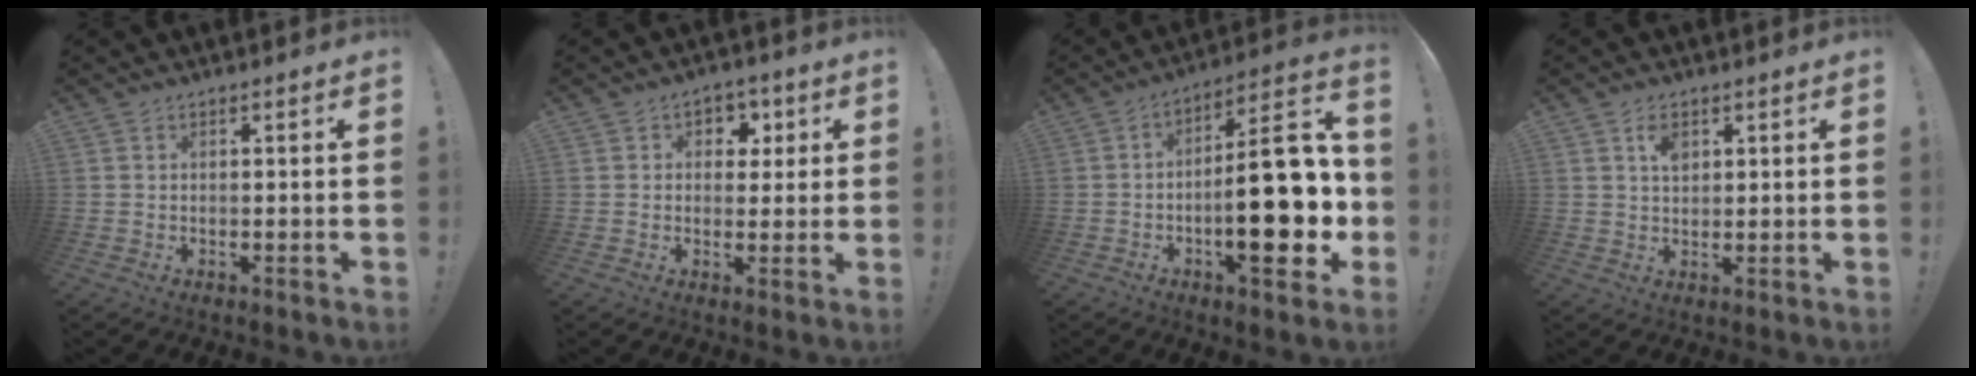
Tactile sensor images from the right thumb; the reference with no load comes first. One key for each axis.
{"total": 5.5, "fx": 1.4, "fy": 5.0, "fz": 1.6, "tx": -0.009, "ty": -0.006, "tz": 0.025}
{"total": 24.3, "fx": -4.0, "fy": 8.2, "fz": 22.5, "tx": -0.327, "ty": 0.015, "tz": -0.059}
{"total": 4.1, "fx": 1.8, "fy": 2.6, "fz": 2.6, "tx": -0.030, "ty": -0.008, "tz": 0.028}